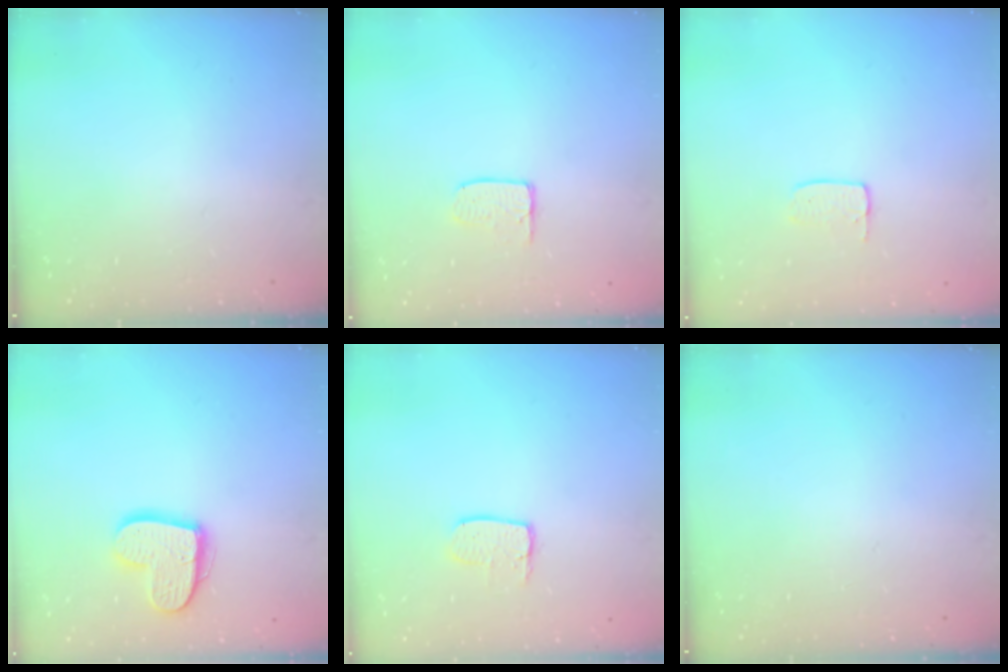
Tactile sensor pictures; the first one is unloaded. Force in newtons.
{"total": 4.7, "press": 4.7, "slide": 0.4}
{"total": 3.5, "press": 3.5, "slide": 0.2}
{"total": 13.9, "press": 13.9, "slide": 0.8}
{"total": 6.8, "press": 6.8, "slide": 0.4}
{"total": 0.0}